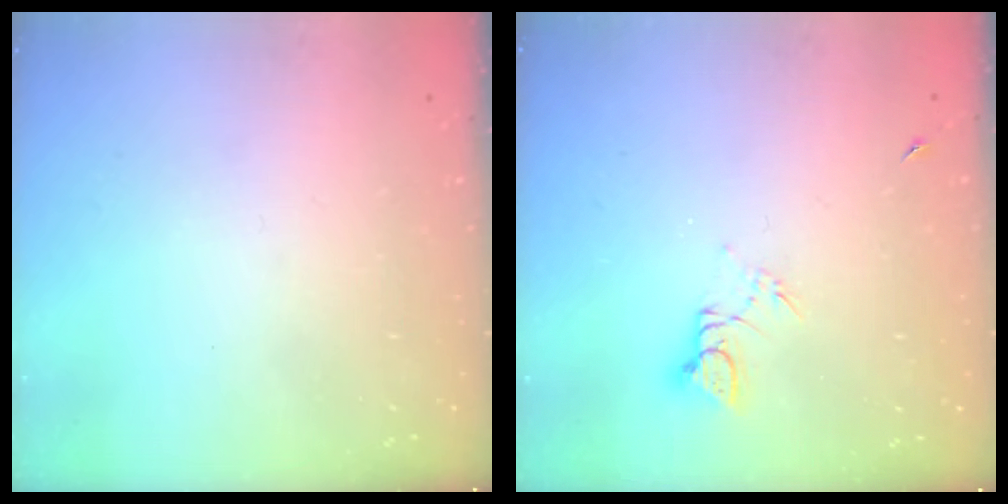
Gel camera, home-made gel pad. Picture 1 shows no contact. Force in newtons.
{"total": 3.9, "press": 3.9, "slide": 0.3}